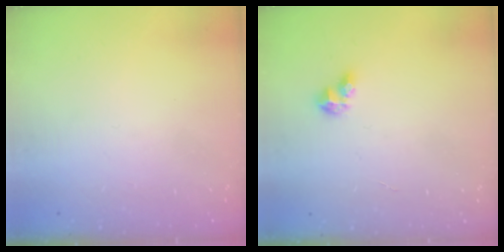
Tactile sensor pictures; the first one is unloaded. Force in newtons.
{"total": 5.6, "press": 5.6, "slide": 0.4}